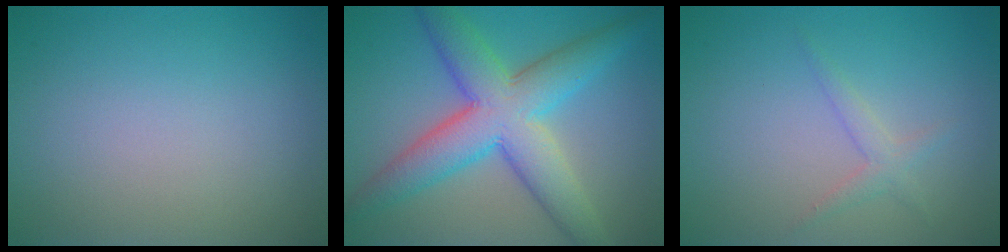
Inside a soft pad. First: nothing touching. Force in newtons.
{"total": 8.3, "press": 8.3, "slide": 0.1}
{"total": 1.4, "press": 1.4, "slide": 0.1}